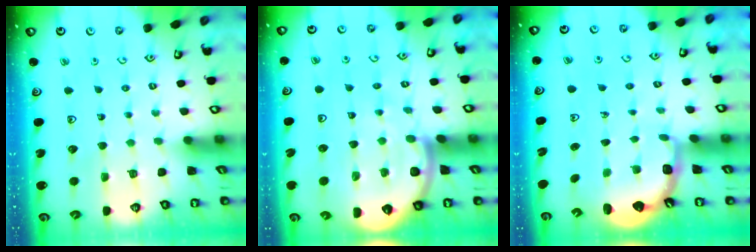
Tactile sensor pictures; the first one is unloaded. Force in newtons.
{"total": 8.4, "press": 8.3, "slide": 1.0}
{"total": 2.6, "press": 2.3, "slide": 1.3}